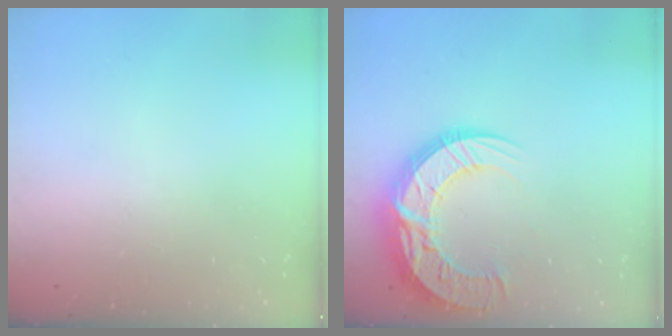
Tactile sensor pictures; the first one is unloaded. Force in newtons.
{"total": 18.8, "press": 18.7, "slide": 1.5}